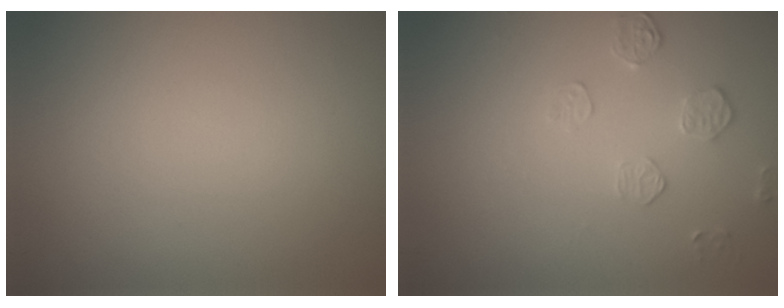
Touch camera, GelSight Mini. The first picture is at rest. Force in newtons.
{"total": 1.7, "press": 1.0, "slide": 1.4}